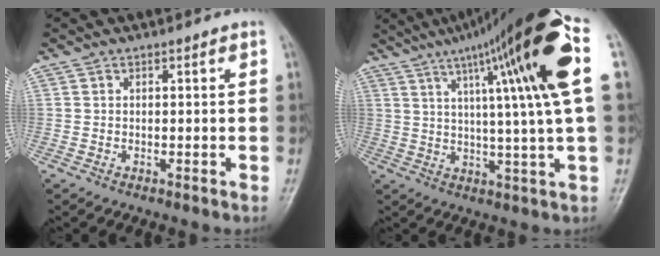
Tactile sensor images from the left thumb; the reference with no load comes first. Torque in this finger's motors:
{"motor_torque": [0.56, 0.82, 2.02, -0.75, 0.45]}